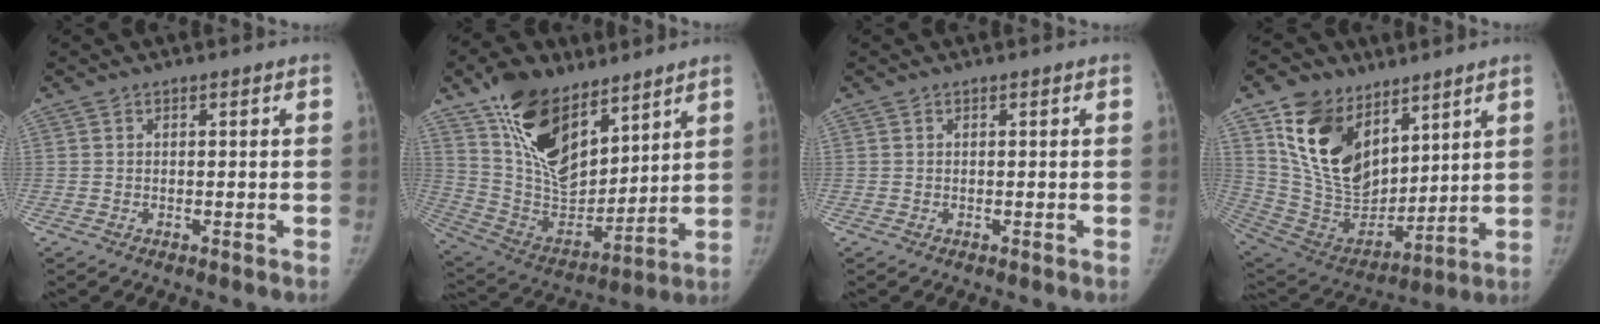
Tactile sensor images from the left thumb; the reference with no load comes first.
{"total": 22.1, "force": [13.3, 11.6, 13.2], "torque": [-0.196, -0.055, 0.254]}
{"total": 0.0}
{"total": 20.4, "force": [10.8, 12.9, 11.6], "torque": [-0.177, -0.050, 0.218]}